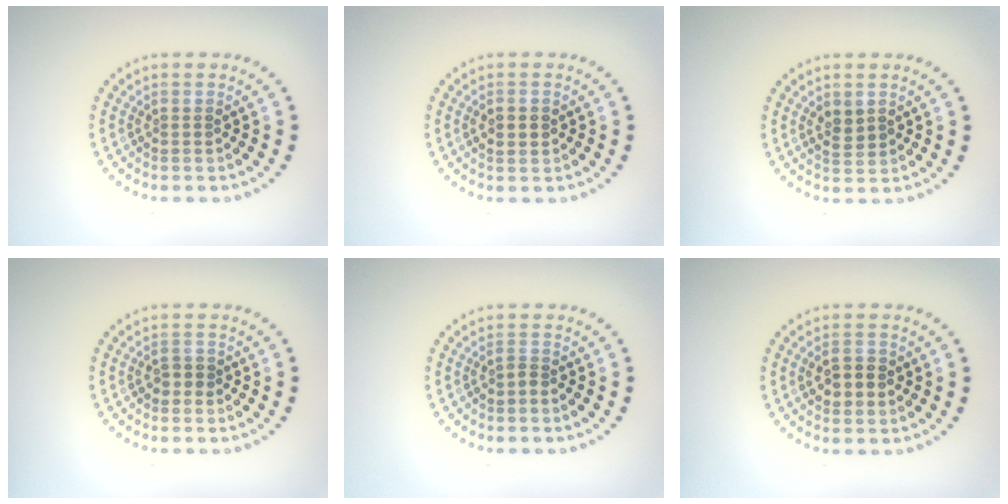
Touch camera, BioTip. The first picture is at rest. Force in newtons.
{"total": 1.8, "press": 1.8, "slide": 0.1}
{"total": 1.7, "press": 1.6, "slide": 0.5}
{"total": 1.1, "press": 1.1, "slide": 0.4}
{"total": 0.7, "press": 0.4, "slide": 0.5}
{"total": 2.5, "press": 2.5, "slide": 0.1}